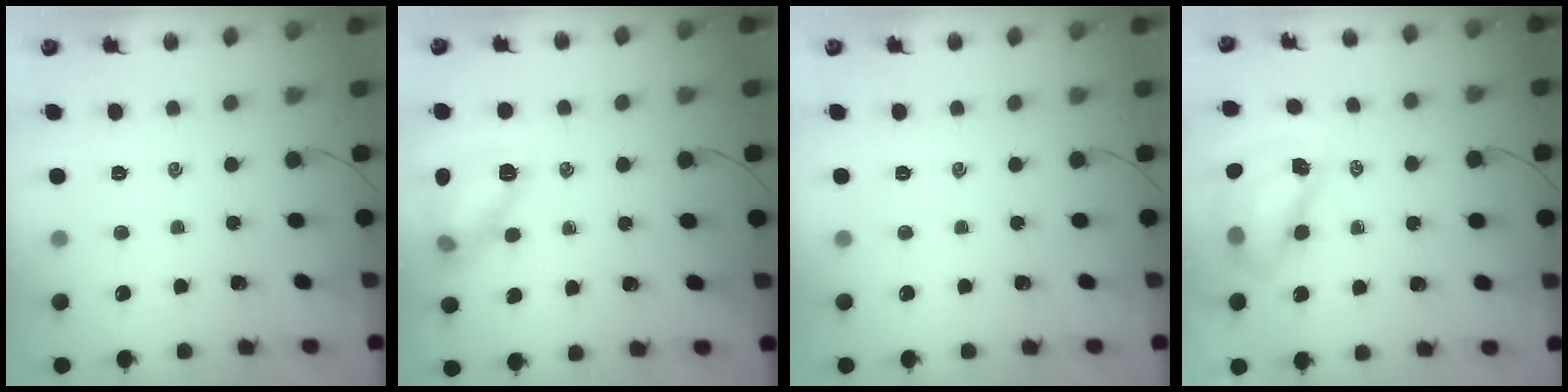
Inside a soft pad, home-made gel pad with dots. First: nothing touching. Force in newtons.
{"total": 11.8, "press": 11.8, "slide": 0.2}
{"total": 0.0}
{"total": 9.0, "press": 8.8, "slide": 2.1}